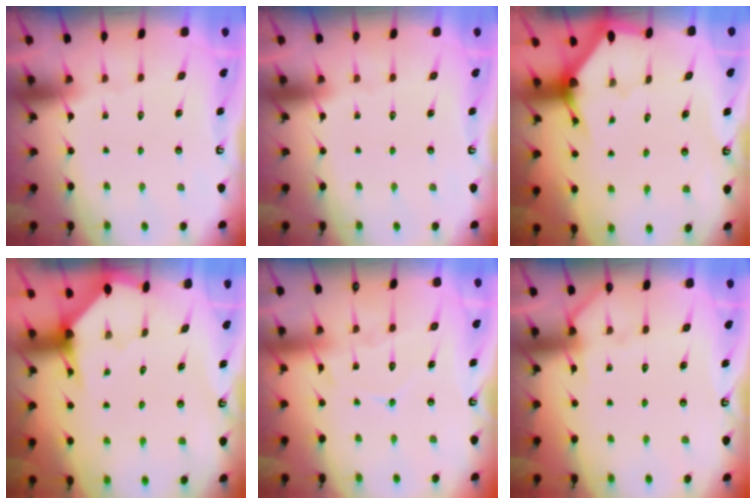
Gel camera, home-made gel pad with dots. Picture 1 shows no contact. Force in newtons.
{"total": 0.0}
{"total": 3.0, "press": 3.0, "slide": 0.2}
{"total": 3.2, "press": 3.2, "slide": 0.3}
{"total": 9.2, "press": 9.1, "slide": 0.9}
{"total": 4.9, "press": 4.8, "slide": 0.7}